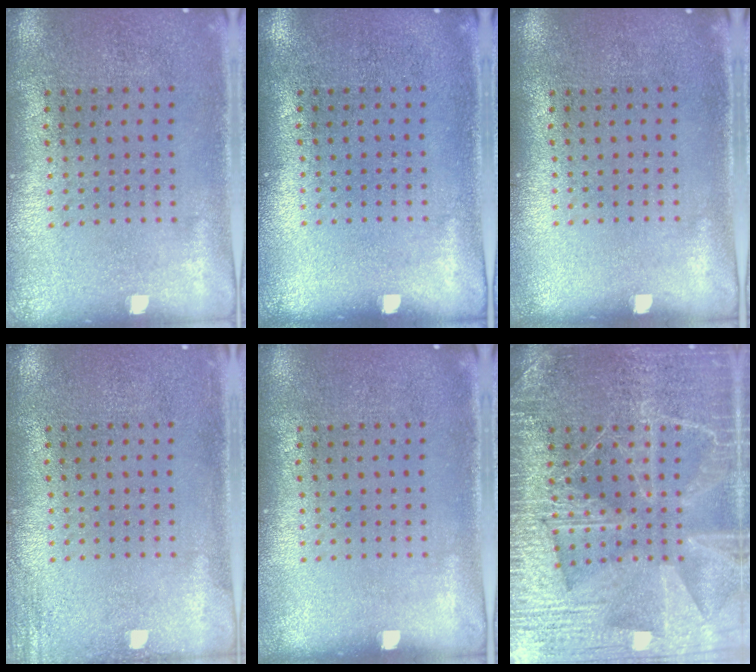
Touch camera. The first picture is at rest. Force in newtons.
{"total": 0.0}
{"total": 0.0}
{"total": 1.4, "press": 1.4, "slide": 0.2}
{"total": 0.0}
{"total": 6.3, "press": 6.3, "slide": 0.7}